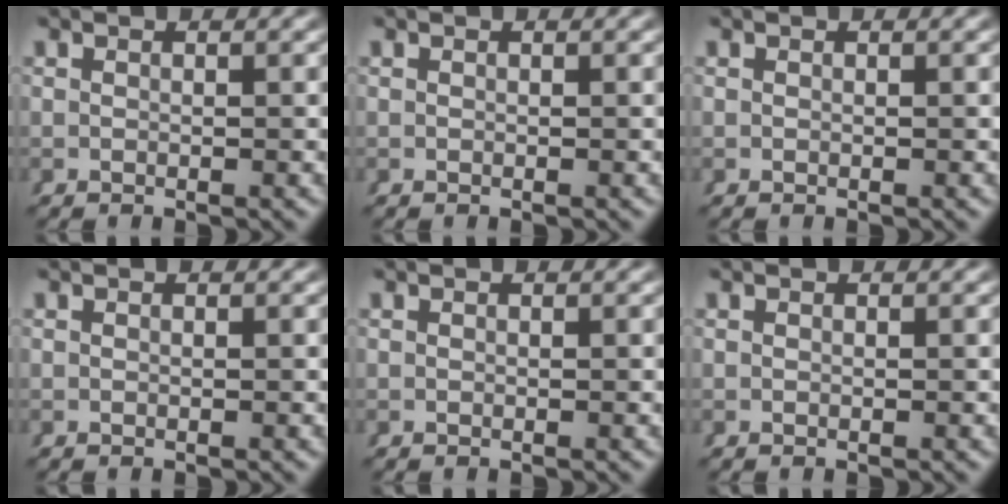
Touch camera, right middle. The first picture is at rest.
{"total": 0.0}
{"total": 0.0}
{"total": 0.0}
{"total": 0.0}
{"total": 0.0}